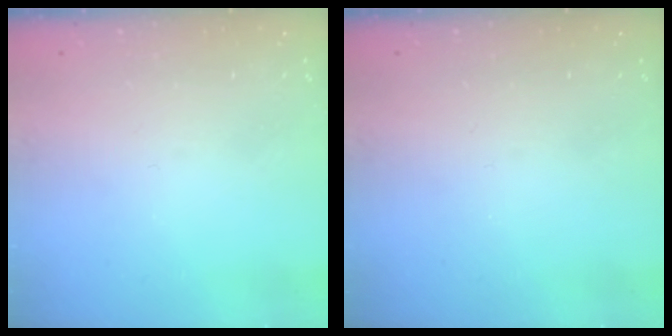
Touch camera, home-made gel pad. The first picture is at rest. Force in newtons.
{"total": 0.0}